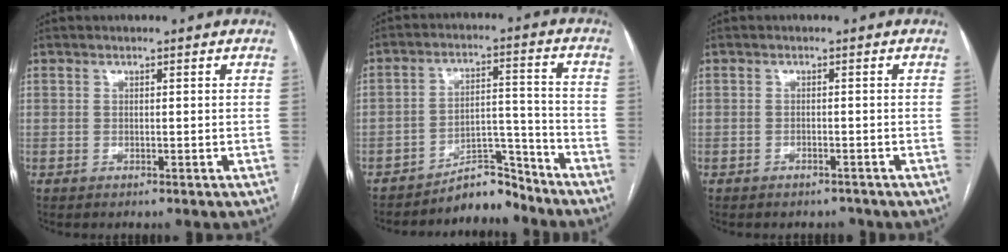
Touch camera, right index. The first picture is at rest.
{"total": 6.8, "force": [-6.4, 1.9, 0.9], "torque": [-0.002, 0.047, -0.104]}
{"total": 1.5, "force": [-1.4, 0.6, 0.0], "torque": [0.000, 0.001, -0.018]}